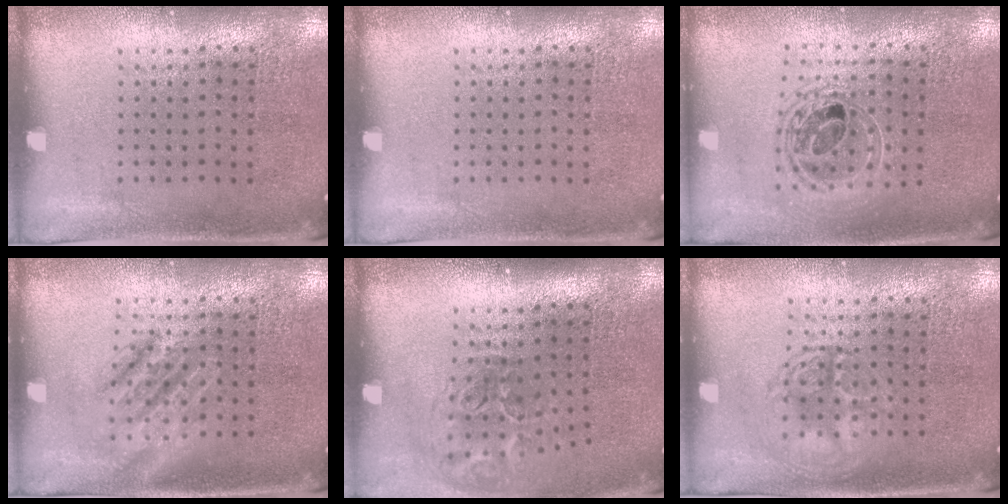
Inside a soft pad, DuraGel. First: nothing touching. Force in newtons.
{"total": 0.0}
{"total": 1.6, "press": 1.4, "slide": 0.8}
{"total": 1.3, "press": 1.3, "slide": 0.1}
{"total": 2.0, "press": 1.3, "slide": 1.5}
{"total": 2.5, "press": 2.4, "slide": 0.3}